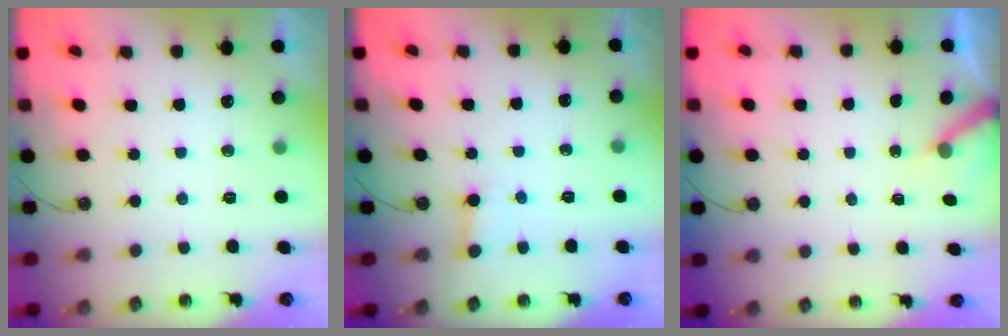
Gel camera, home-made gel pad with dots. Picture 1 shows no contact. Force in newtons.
{"total": 3.3, "press": 3.3, "slide": 0.4}
{"total": 3.7, "press": 3.7, "slide": 0.3}